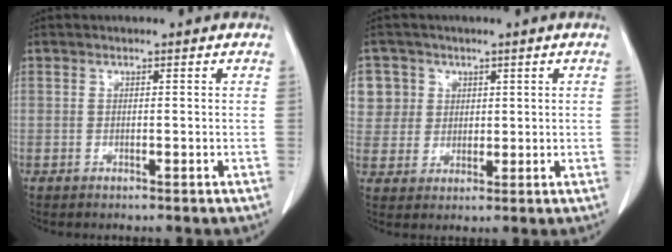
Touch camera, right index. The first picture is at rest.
{"total": 6.9, "force": [2.7, 6.3, 0.3], "torque": [0.002, 0.015, 0.060]}